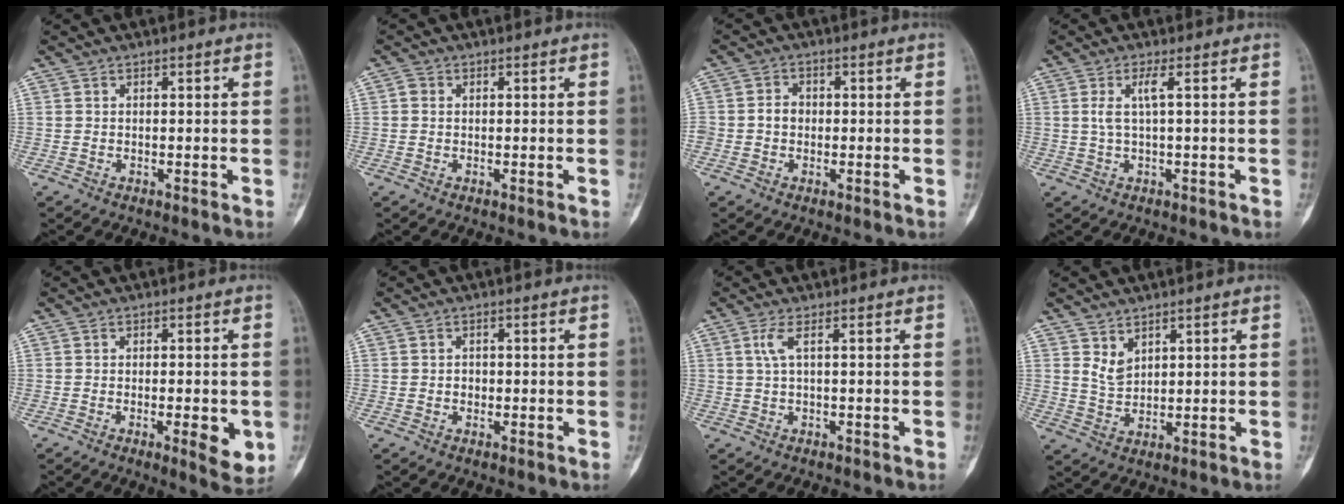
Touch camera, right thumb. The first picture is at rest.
{"total": 1.0, "force": [0.1, 0.9, 0.5], "torque": [-0.006, 0.002, -0.001]}
{"total": 2.9, "force": [-0.3, 2.5, 1.4], "torque": [-0.011, 0.008, -0.009]}
{"total": 3.0, "force": [0.6, 0.1, 2.9], "torque": [-0.081, 0.005, 0.017]}
{"total": 6.6, "force": [-1.7, 2.0, 6.0], "torque": [-0.075, -0.010, -0.017]}
{"total": 1.4, "force": [-0.2, 1.2, 0.7], "torque": [-0.004, 0.005, -0.003]}
{"total": 2.2, "force": [0.6, 0.2, 2.1], "torque": [-0.063, 0.008, 0.016]}
{"total": 3.5, "force": [2.2, 2.0, 1.8], "torque": [-0.023, -0.023, 0.051]}